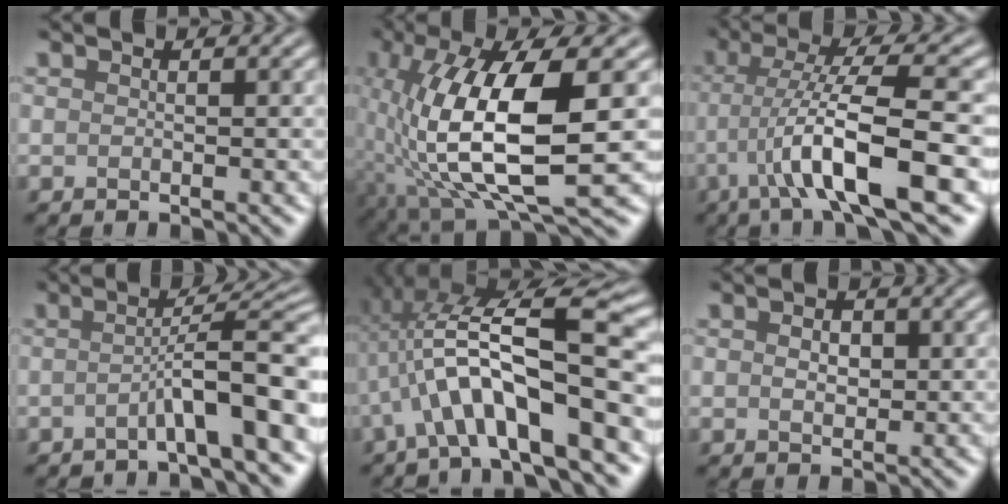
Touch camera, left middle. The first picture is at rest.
{"total": 11.6, "force": [-0.4, 4.0, 10.9], "torque": [-0.218, -0.002, 0.000]}
{"total": 8.4, "force": [-2.5, 1.3, 7.9], "torque": [-0.129, 0.023, -0.043]}
{"total": 6.3, "force": [-1.9, 0.9, 5.9], "torque": [-0.081, 0.024, -0.040]}
{"total": 10.0, "force": [-1.5, 2.7, 9.6], "torque": [-0.160, 0.024, -0.025]}
{"total": 1.5, "force": [0.2, 1.0, 1.0], "torque": [-0.019, 0.004, 0.007]}